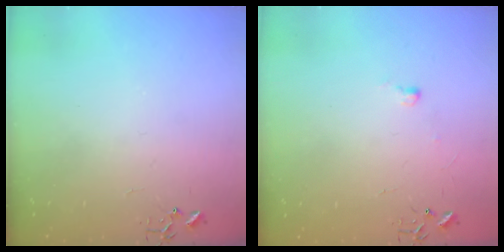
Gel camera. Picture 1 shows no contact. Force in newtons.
{"total": 4.0, "press": 4.0, "slide": 0.6}